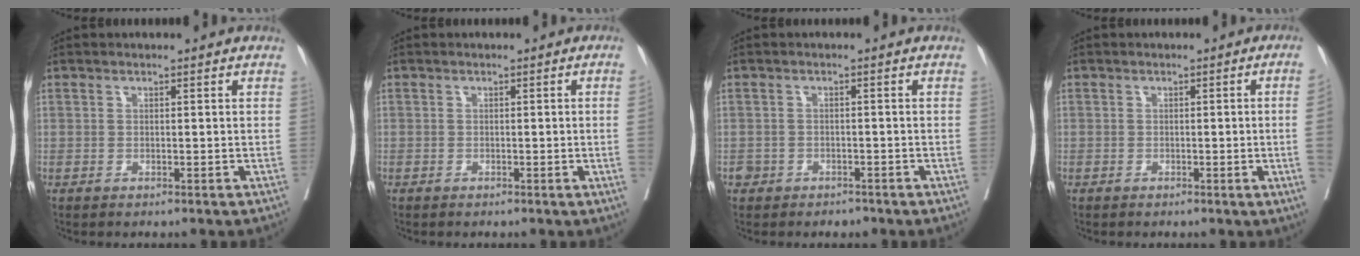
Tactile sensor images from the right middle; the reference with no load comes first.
{"total": 1.8, "force": [-0.3, -0.8, 1.5], "torque": [-0.017, -0.002, -0.004]}
{"total": 2.6, "force": [-1.8, 1.9, 0.2], "torque": [-0.008, 0.008, -0.029]}
{"total": 3.7, "force": [-0.5, -1.4, 3.4], "torque": [-0.039, -0.007, -0.006]}